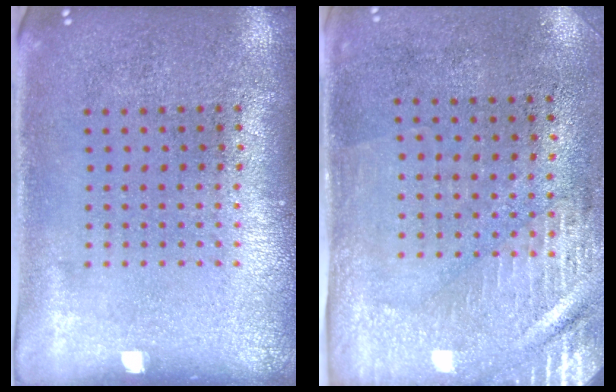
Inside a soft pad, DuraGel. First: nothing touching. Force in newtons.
{"total": 2.9, "press": 2.5, "slide": 1.5}